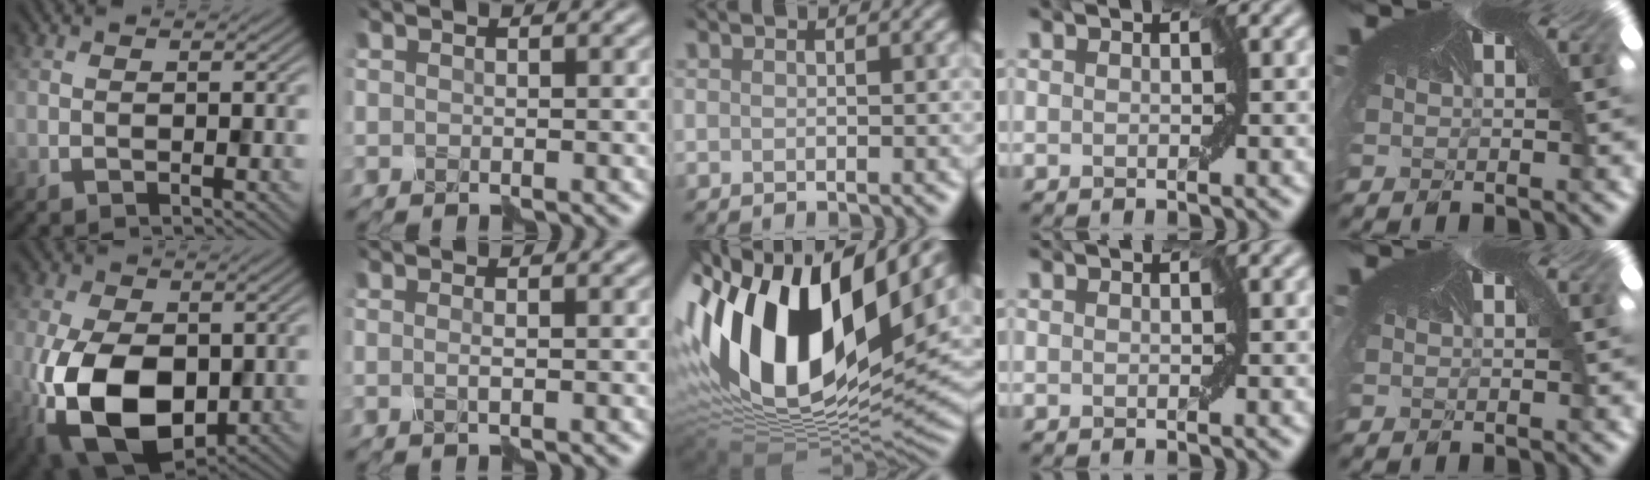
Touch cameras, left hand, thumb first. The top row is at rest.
{"thumb": {"total": 14.1, "force": [-3.5, 8.5, 10.7], "torque": [-0.234, -0.033, -0.054]}, "index": {"total": 0.8, "force": [-0.3, 0.0, 0.7], "torque": [-0.015, -0.001, -0.006]}, "middle": {"total": 18.0, "force": [4.1, 9.6, 14.6], "torque": [-0.294, 0.014, 0.065]}}